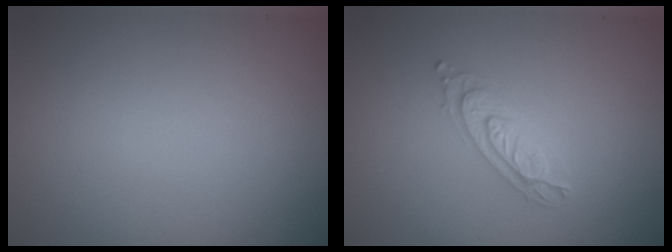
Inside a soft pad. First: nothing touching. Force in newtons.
{"total": 2.2, "press": 2.1, "slide": 0.5}